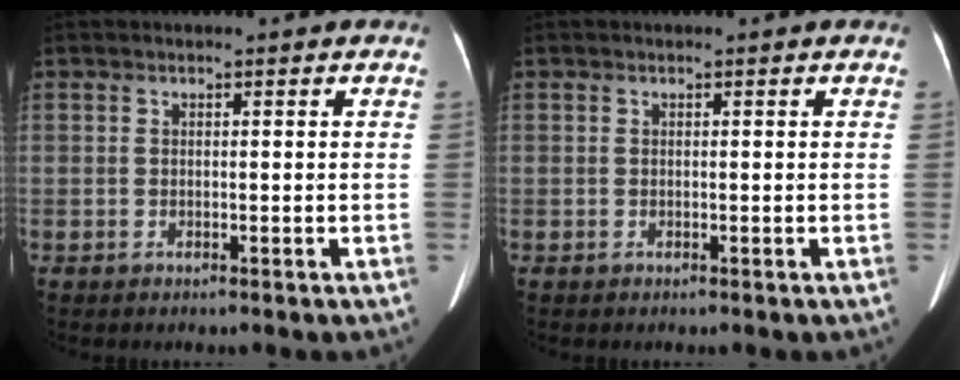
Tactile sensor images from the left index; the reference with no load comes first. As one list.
[{"total": 0.0}]